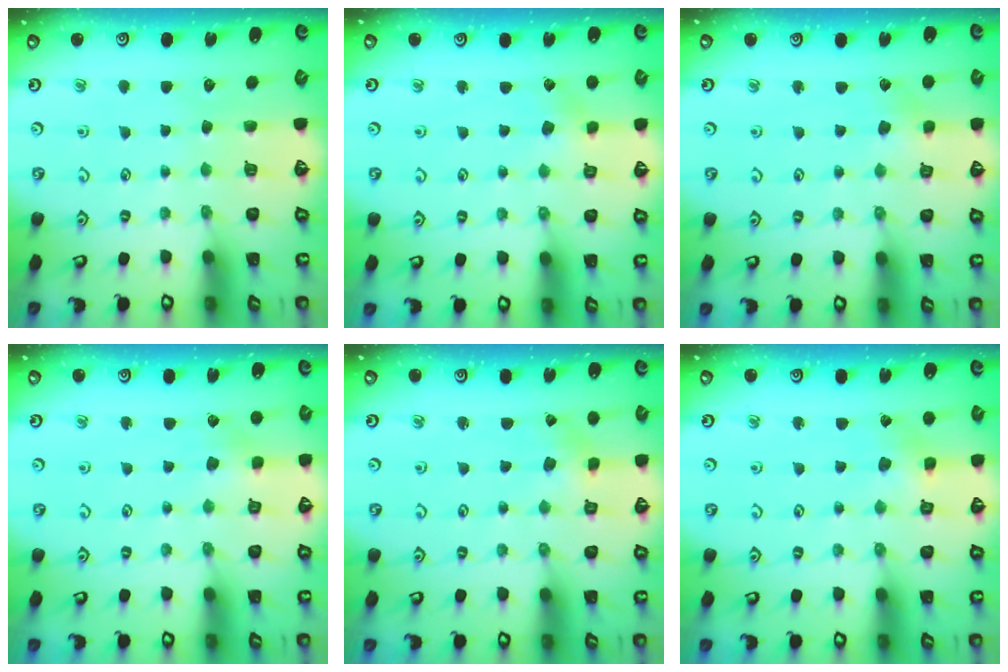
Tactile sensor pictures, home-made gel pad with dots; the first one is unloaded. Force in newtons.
{"total": 2.3, "press": 2.1, "slide": 0.7}
{"total": 2.8, "press": 2.7, "slide": 0.4}
{"total": 2.8, "press": 2.7, "slide": 0.6}
{"total": 1.1, "press": 1.1, "slide": 0.2}
{"total": 2.2, "press": 2.2, "slide": 0.2}